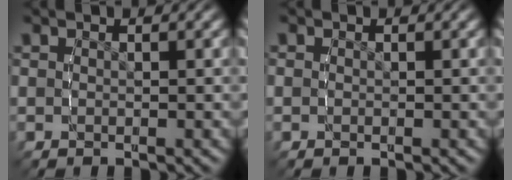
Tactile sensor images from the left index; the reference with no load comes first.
{"total": 0.5, "force": [0.1, 0.5, 0.2], "torque": [-0.003, 0.000, 0.002]}